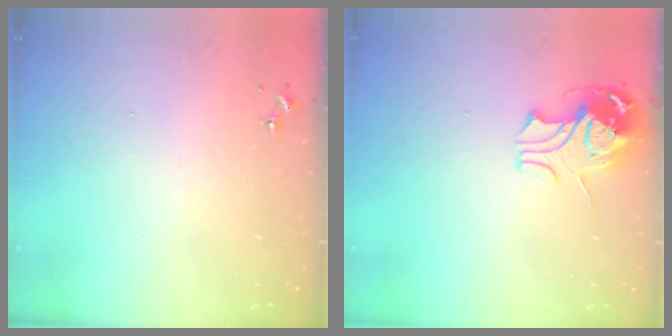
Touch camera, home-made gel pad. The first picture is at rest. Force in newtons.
{"total": 10.8, "press": 10.7, "slide": 1.3}